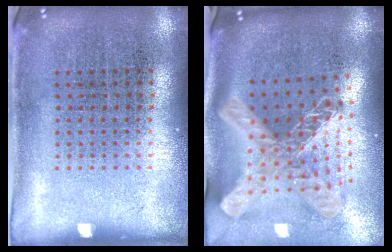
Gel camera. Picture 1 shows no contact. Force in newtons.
{"total": 2.8, "press": 2.0, "slide": 2.0}